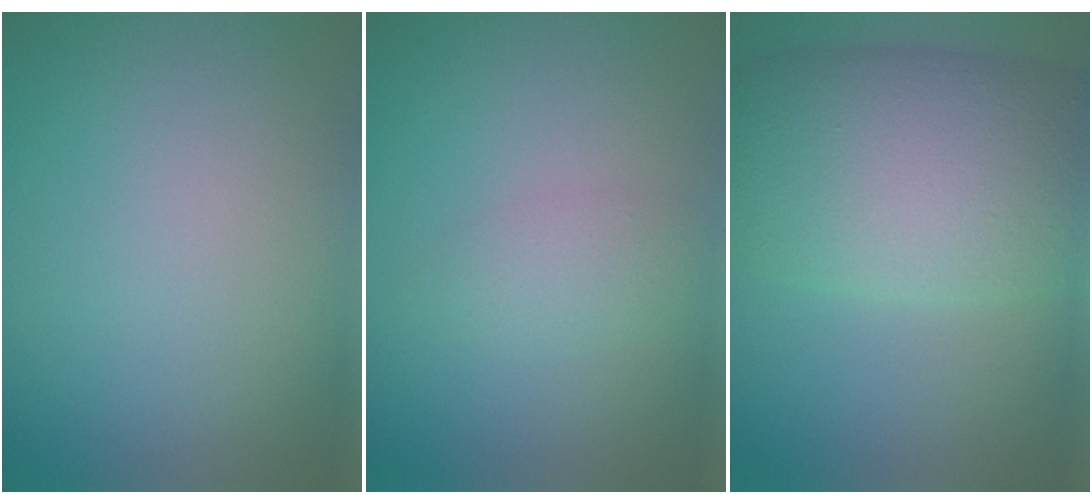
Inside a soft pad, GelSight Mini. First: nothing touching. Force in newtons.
{"total": 1.9, "press": 1.9, "slide": 0.1}
{"total": 11.5, "press": 11.5, "slide": 0.6}